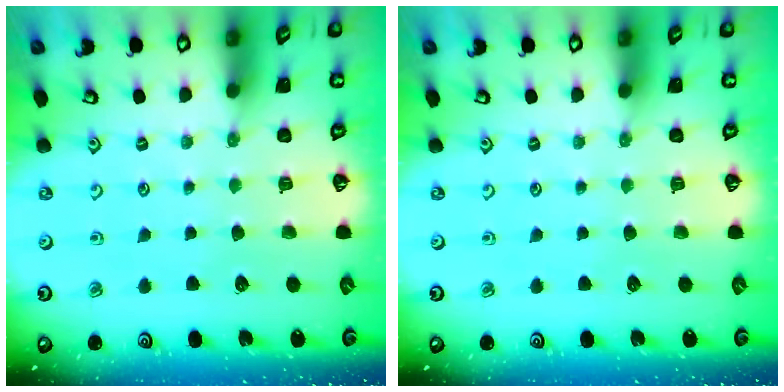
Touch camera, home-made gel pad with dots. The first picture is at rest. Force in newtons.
{"total": 0.0}